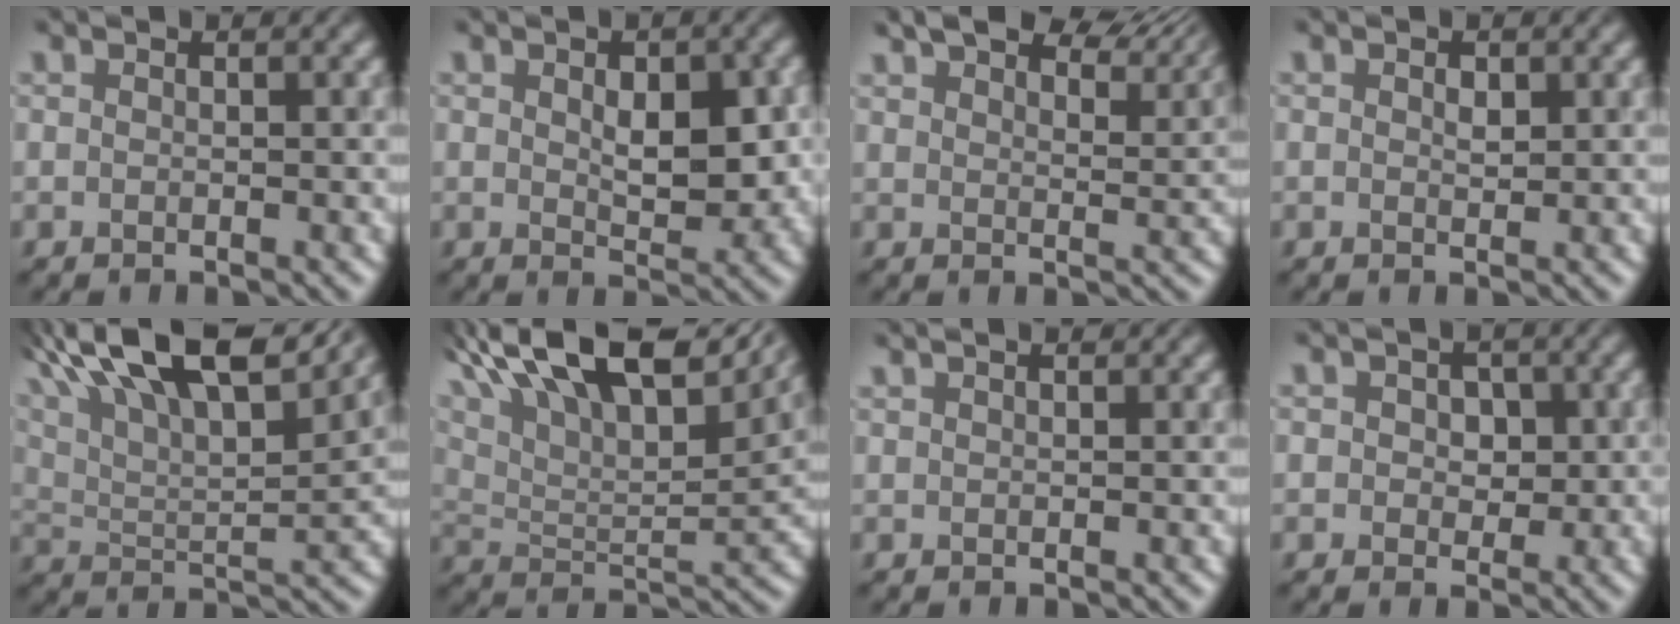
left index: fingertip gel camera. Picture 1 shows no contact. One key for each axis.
{"total": 5.0, "fx": 0.4, "fy": 2.7, "fz": 4.2, "tx": -0.055, "ty": 0.001, "tz": 0.015}
{"total": 7.7, "fx": 6.5, "fy": 2.2, "fz": 3.4, "tx": -0.041, "ty": 0.018, "tz": 0.087}
{"total": 0.9, "fx": 0.4, "fy": 0.5, "fz": 0.6, "tx": -0.007, "ty": 0.006, "tz": 0.009}
{"total": 14.9, "fx": 10.2, "fy": 4.5, "fz": 9.8, "tx": -0.166, "ty": 0.030, "tz": 0.154}
{"total": 16.1, "fx": 10.5, "fy": 6.4, "fz": 10.4, "tx": -0.185, "ty": 0.038, "tz": 0.164}
{"total": 1.2, "fx": 1.1, "fy": 0.0, "fz": 0.2, "tx": -0.002, "ty": 0.003, "tz": 0.017}
{"total": 2.3, "fx": 0.3, "fy": 1.9, "fz": 1.2, "tx": -0.001, "ty": 0.007, "tz": 0.002}